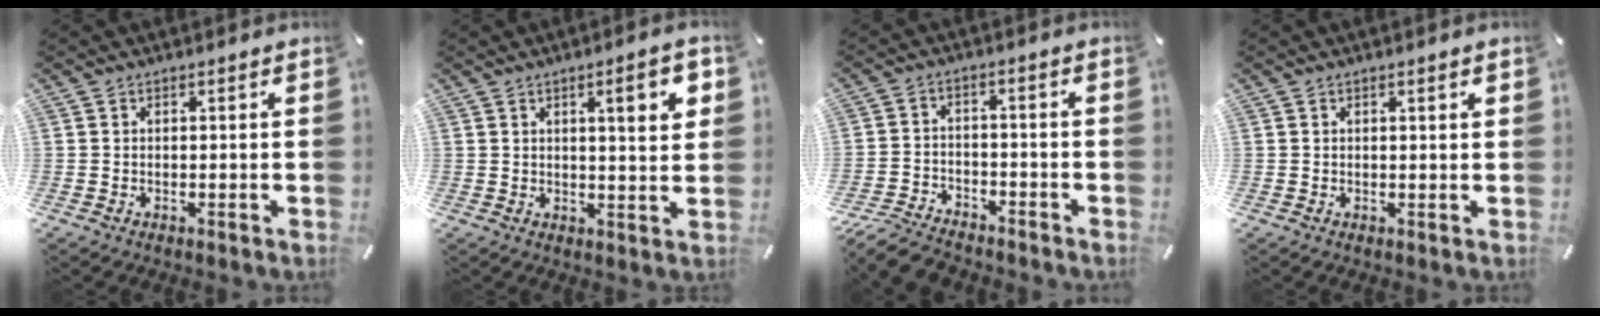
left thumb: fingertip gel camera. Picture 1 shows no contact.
{"total": 8.3, "force": [3.4, 1.8, 7.3], "torque": [-0.105, -0.009, 0.046]}
{"total": 7.3, "force": [-6.5, 2.6, 2.0], "torque": [-0.037, 0.034, -0.126]}
{"total": 1.2, "force": [0.5, 0.1, 1.1], "torque": [-0.020, 0.002, 0.008]}